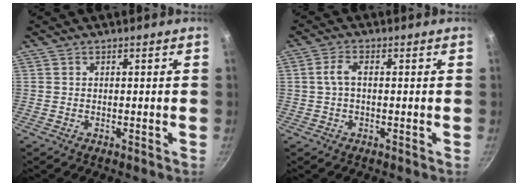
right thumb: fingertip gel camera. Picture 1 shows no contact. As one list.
[{"total": 3.2, "force": [0.1, 1.7, 2.7], "torque": [-0.061, 0.012, -0.001]}]